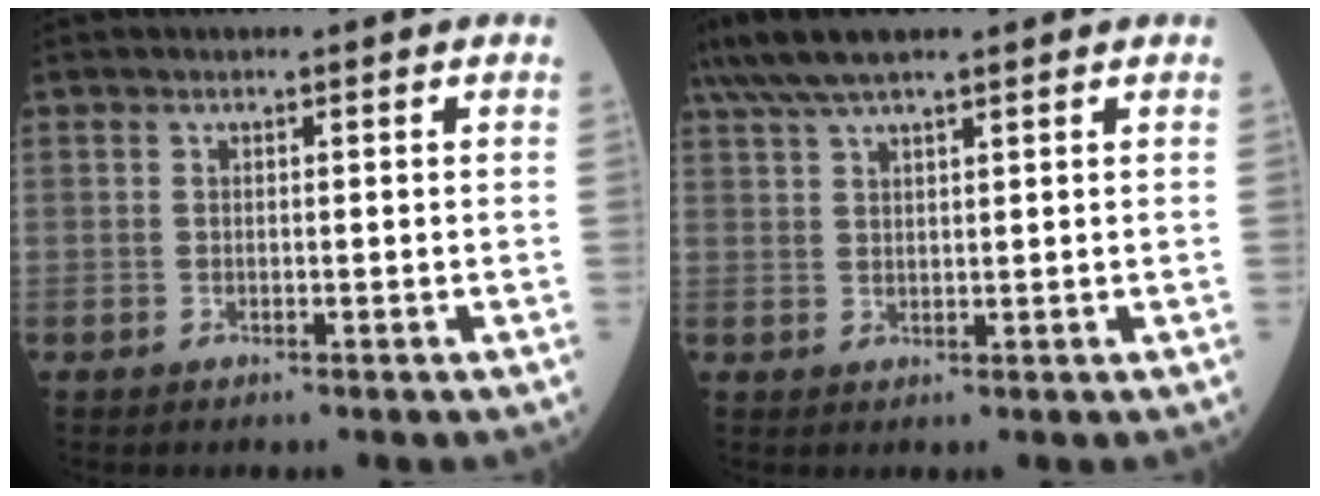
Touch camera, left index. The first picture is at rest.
{"total": 7.6, "force": [6.1, 1.1, 4.4], "torque": [-0.089, 0.039, 0.113]}